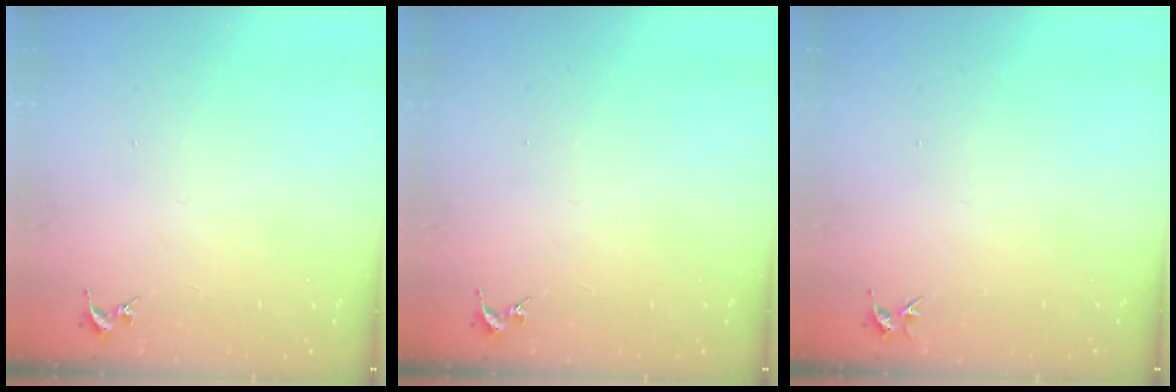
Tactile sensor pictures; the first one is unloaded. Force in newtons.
{"total": 0.0}
{"total": 3.4, "press": 3.4, "slide": 0.4}